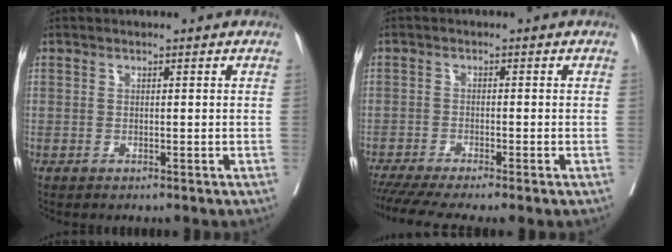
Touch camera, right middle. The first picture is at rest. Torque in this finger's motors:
{"motor_torque": [1.10, -1.04, 0.18, 0.11]}